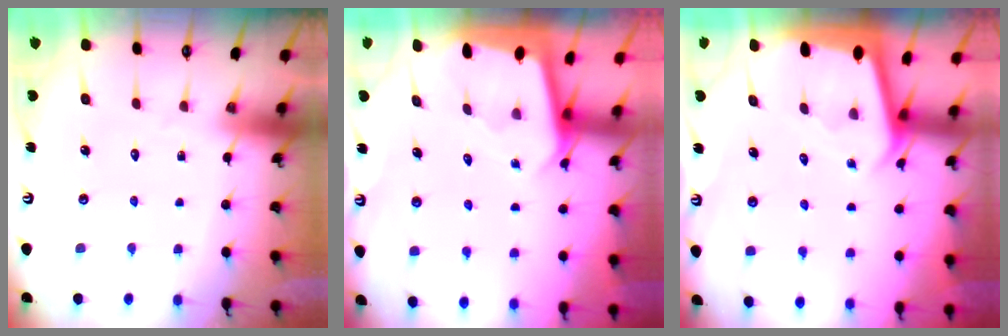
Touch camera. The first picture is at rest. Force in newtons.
{"total": 1.9, "press": 1.9, "slide": 0.0}
{"total": 2.0, "press": 2.0, "slide": 0.2}